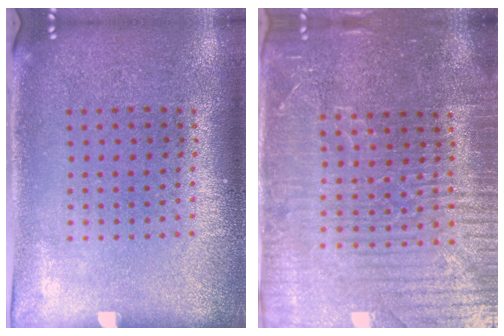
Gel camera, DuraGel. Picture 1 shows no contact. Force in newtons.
{"total": 4.8, "press": 4.5, "slide": 1.7}